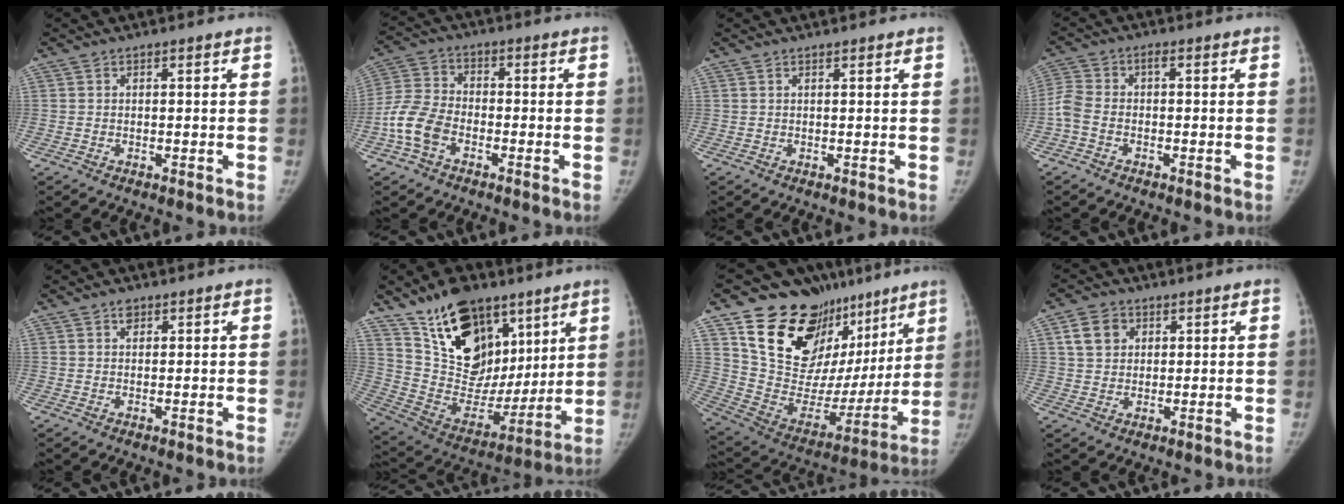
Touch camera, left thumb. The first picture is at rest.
{"total": 8.8, "force": [-3.7, 5.7, 5.6], "torque": [-0.117, 0.025, -0.078]}
{"total": 0.8, "force": [0.8, 0.1, 0.3], "torque": [-0.001, 0.005, 0.012]}
{"total": 4.8, "force": [-1.6, 2.6, 3.7], "torque": [-0.096, 0.023, -0.041]}
{"total": 1.5, "force": [0.9, 1.0, 0.6], "torque": [0.001, -0.003, 0.012]}
{"total": 23.1, "force": [14.1, 13.6, 12.1], "torque": [-0.153, -0.053, 0.254]}
{"total": 30.1, "force": [17.3, 17.9, 17.0], "torque": [-0.219, -0.043, 0.291]}
{"total": 5.9, "force": [2.2, 4.7, 2.7], "torque": [-0.027, -0.002, 0.041]}